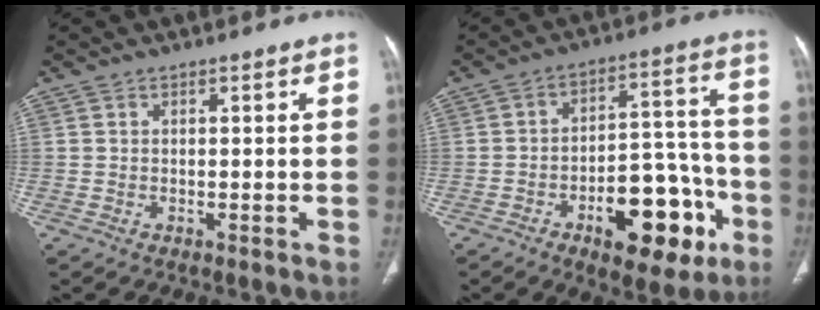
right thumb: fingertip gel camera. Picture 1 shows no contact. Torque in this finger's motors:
{"motor_torque": [0.56, 0.29, 1.24, -1.46, 0.48]}